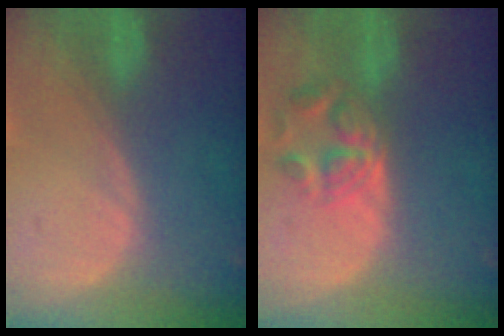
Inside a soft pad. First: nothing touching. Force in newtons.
{"total": 5.6, "press": 5.0, "slide": 2.7}